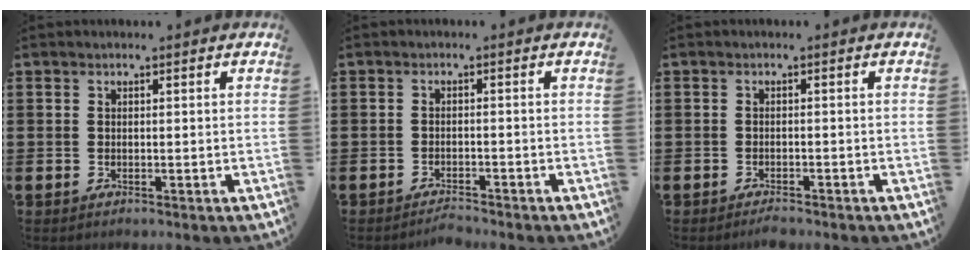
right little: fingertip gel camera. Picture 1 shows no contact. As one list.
[{"total": 1.5, "force": [-1.5, 0.0, 0.1], "torque": [-0.007, 0.002, -0.030]}, {"total": 1.0, "force": [-1.0, 0.1, 0.3], "torque": [-0.008, 0.000, -0.020]}]